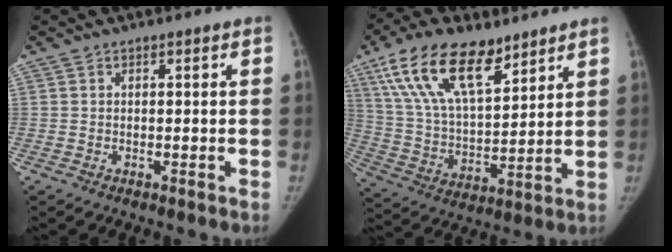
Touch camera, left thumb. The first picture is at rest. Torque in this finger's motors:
{"motor_torque": [0.93, -0.25, 1.62, -1.15, 0.40]}